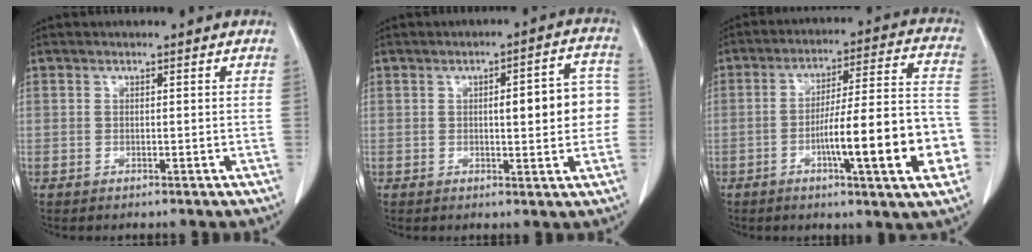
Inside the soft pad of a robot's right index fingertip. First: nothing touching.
{"total": 9.0, "force": [0.2, 2.4, 8.6], "torque": [-0.103, 0.028, 0.003]}
{"total": 16.8, "force": [-5.2, 1.4, 16.0], "torque": [-0.220, 0.016, -0.074]}